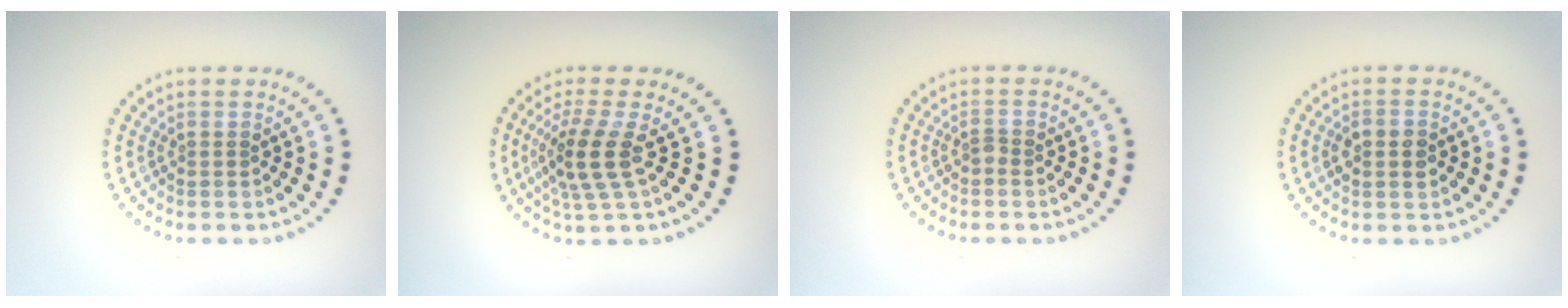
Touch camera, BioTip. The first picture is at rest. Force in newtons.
{"total": 3.8, "press": 2.9, "slide": 2.4}
{"total": 0.7, "press": 0.5, "slide": 0.5}
{"total": 2.7, "press": 2.7, "slide": 0.0}